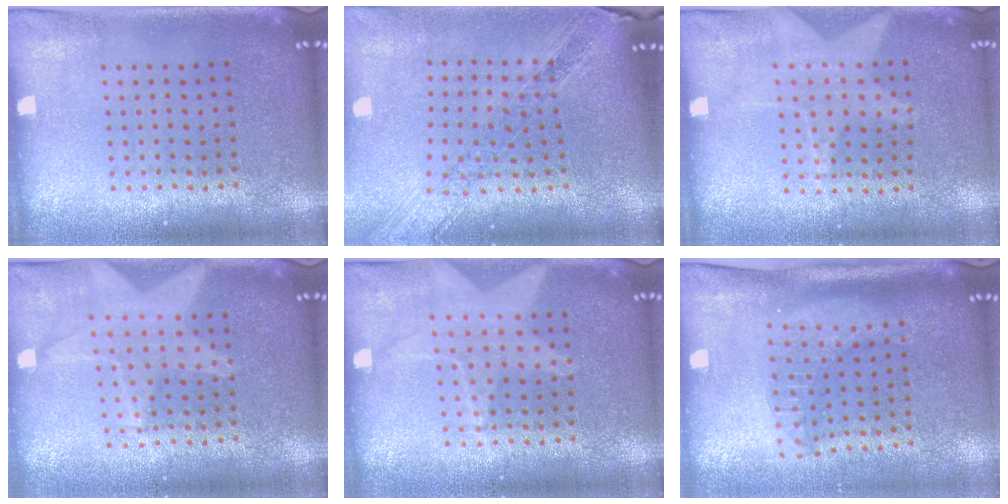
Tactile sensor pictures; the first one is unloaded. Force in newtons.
{"total": 1.3, "press": 1.3, "slide": 0.4}
{"total": 1.2, "press": 0.9, "slide": 0.8}
{"total": 1.3, "press": 1.2, "slide": 0.3}
{"total": 0.5, "press": 0.5, "slide": 0.0}
{"total": 1.9, "press": 1.5, "slide": 1.2}